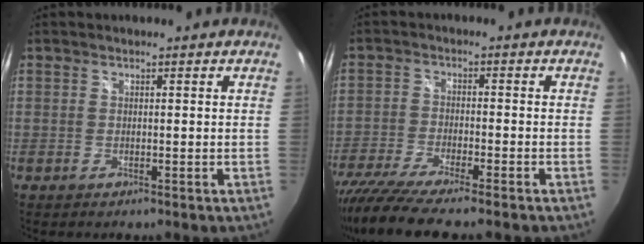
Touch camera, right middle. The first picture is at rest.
{"total": 11.7, "force": [-9.8, 1.0, 6.4], "torque": [-0.142, -0.045, -0.173]}